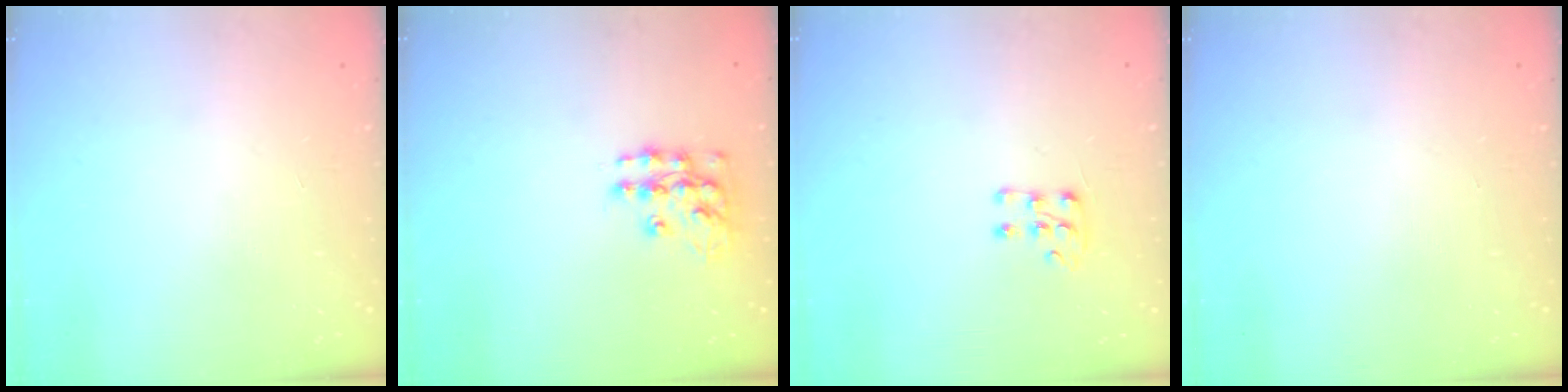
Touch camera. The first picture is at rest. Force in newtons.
{"total": 11.7, "press": 11.6, "slide": 0.8}
{"total": 6.3, "press": 6.1, "slide": 1.6}
{"total": 0.0}